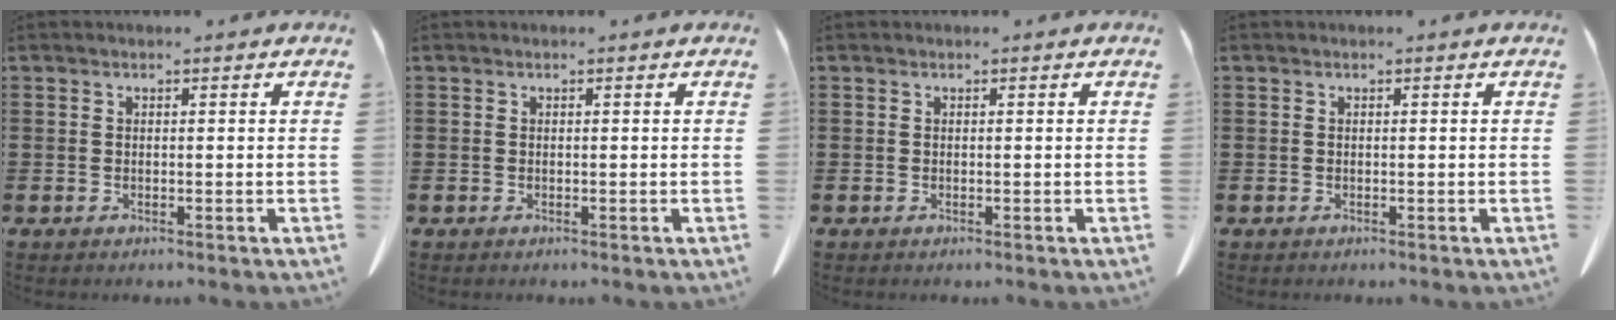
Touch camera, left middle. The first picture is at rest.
{"total": 0.0}
{"total": 0.0}
{"total": 0.0}